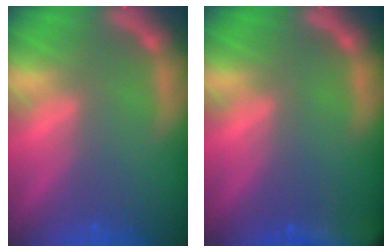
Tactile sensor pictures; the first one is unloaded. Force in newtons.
{"total": 9.0}